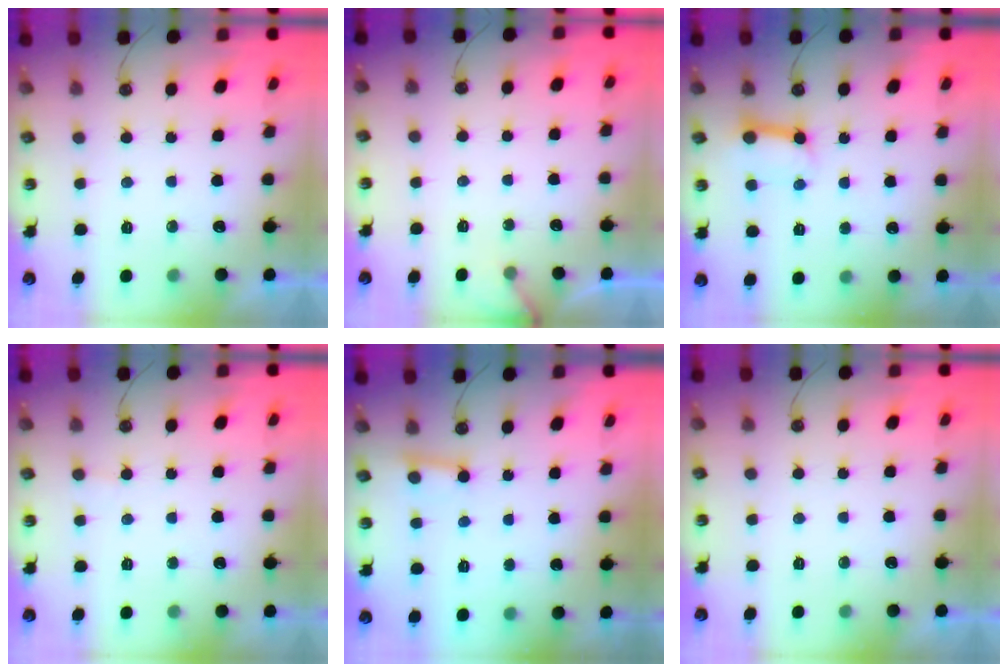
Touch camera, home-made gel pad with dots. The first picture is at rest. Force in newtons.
{"total": 3.5, "press": 3.5, "slide": 0.4}
{"total": 8.9, "press": 8.8, "slide": 1.2}
{"total": 2.9, "press": 2.9, "slide": 0.2}
{"total": 2.6, "press": 2.5, "slide": 0.8}
{"total": 0.0}